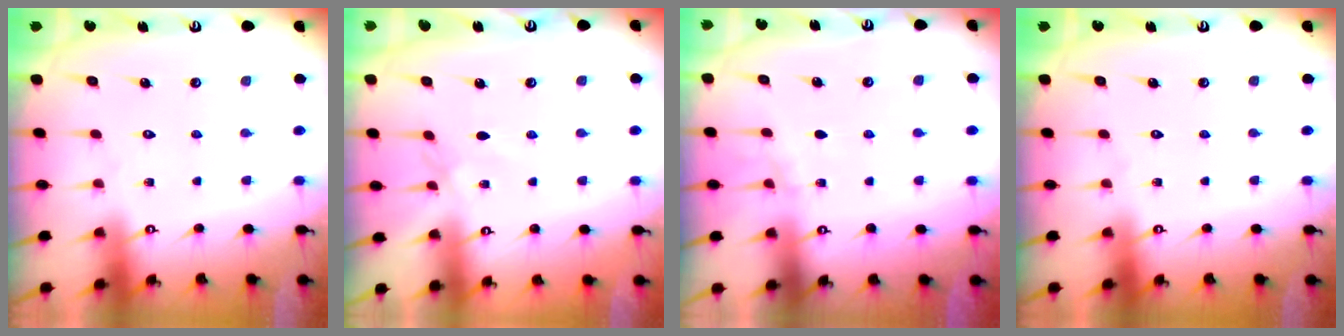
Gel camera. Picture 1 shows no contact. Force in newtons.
{"total": 2.1, "press": 2.1, "slide": 0.5}
{"total": 4.0, "press": 3.8, "slide": 1.4}
{"total": 0.0}